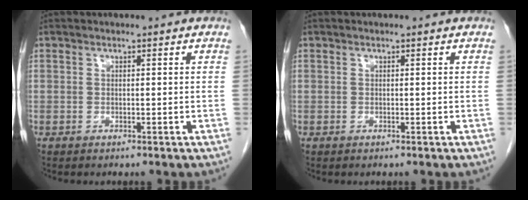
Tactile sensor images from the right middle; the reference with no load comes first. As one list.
[{"total": 0.0}]